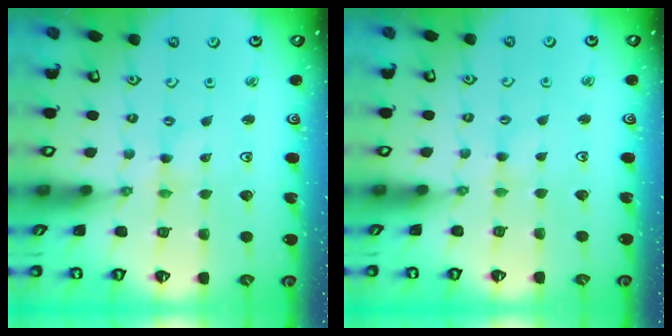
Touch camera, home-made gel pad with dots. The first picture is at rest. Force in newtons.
{"total": 1.8, "press": 1.8, "slide": 0.4}